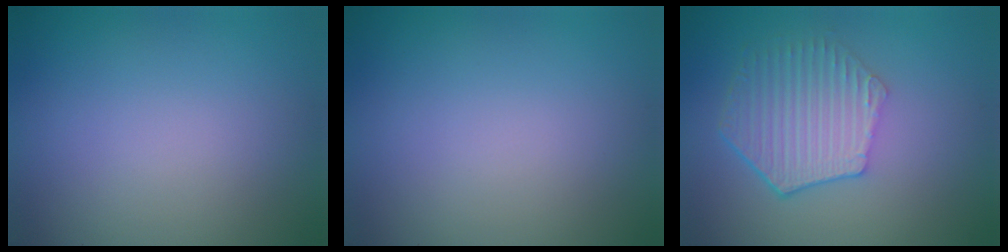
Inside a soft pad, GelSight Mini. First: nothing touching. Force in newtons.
{"total": 0.0}
{"total": 5.9, "press": 4.5, "slide": 3.9}